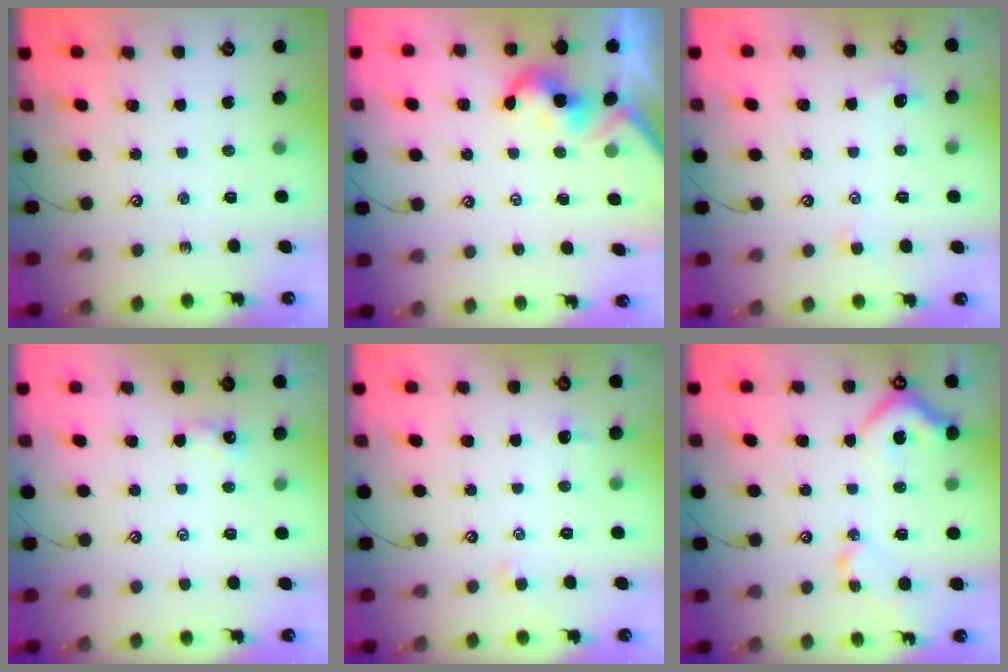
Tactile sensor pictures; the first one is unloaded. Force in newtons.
{"total": 2.1, "press": 2.0, "slide": 0.5}
{"total": 1.0, "press": 0.8, "slide": 0.6}
{"total": 1.4, "press": 1.3, "slide": 0.3}
{"total": 0.6, "press": 0.4, "slide": 0.4}
{"total": 10.4, "press": 10.4, "slide": 1.3}